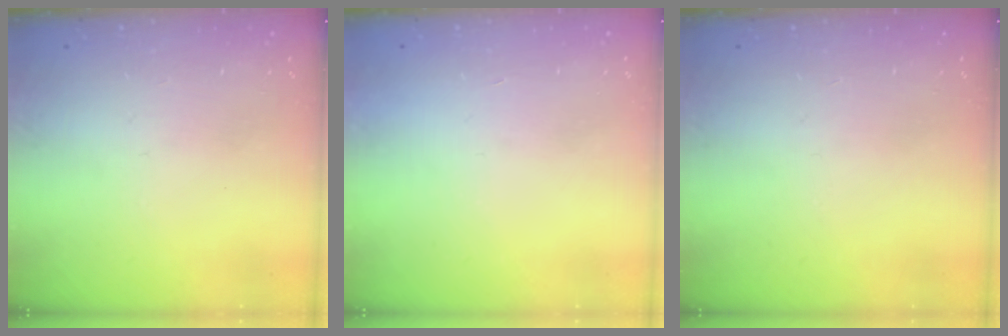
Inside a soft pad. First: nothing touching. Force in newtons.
{"total": 1.7, "press": 1.7, "slide": 0.1}
{"total": 0.0}